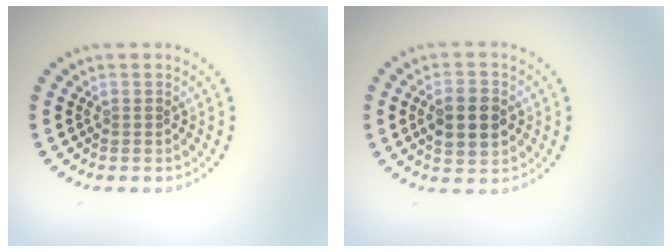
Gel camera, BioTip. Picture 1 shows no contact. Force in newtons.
{"total": 4.0, "press": 4.0, "slide": 0.2}